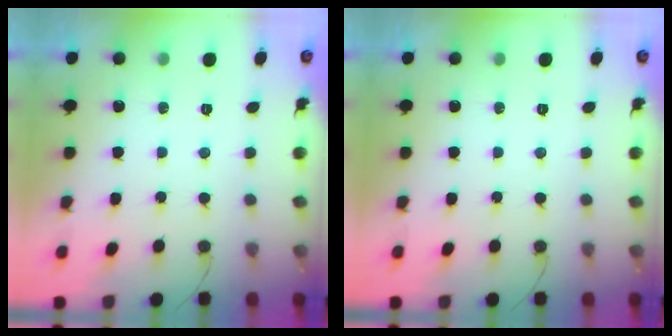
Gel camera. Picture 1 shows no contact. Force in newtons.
{"total": 0.0}